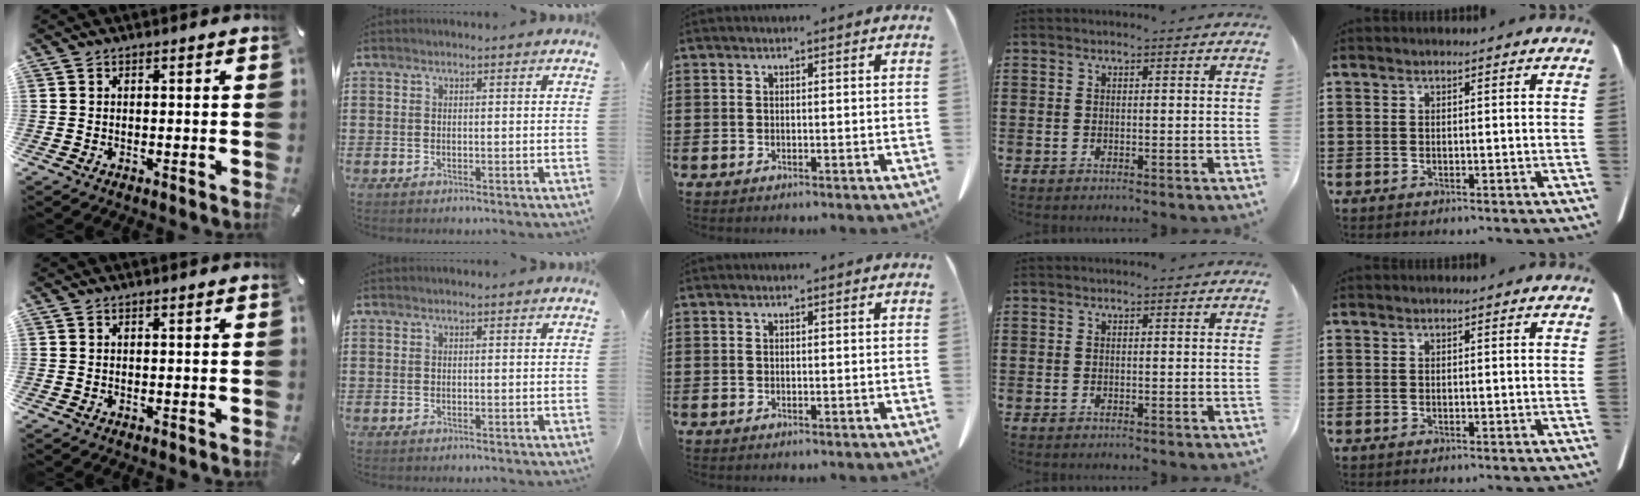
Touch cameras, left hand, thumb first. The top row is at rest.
{}